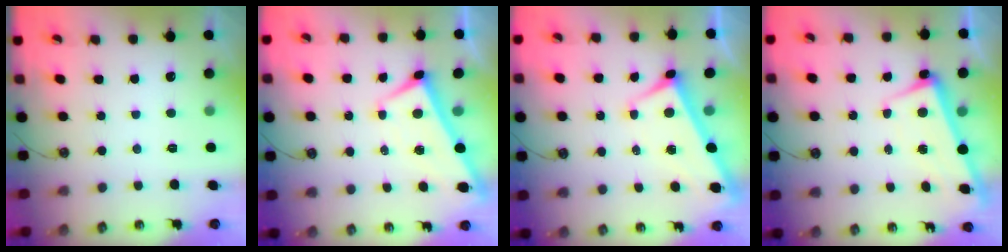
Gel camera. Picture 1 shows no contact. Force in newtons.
{"total": 1.9, "press": 1.9, "slide": 0.2}
{"total": 1.9, "press": 1.9, "slide": 0.5}
{"total": 2.3, "press": 2.2, "slide": 0.8}